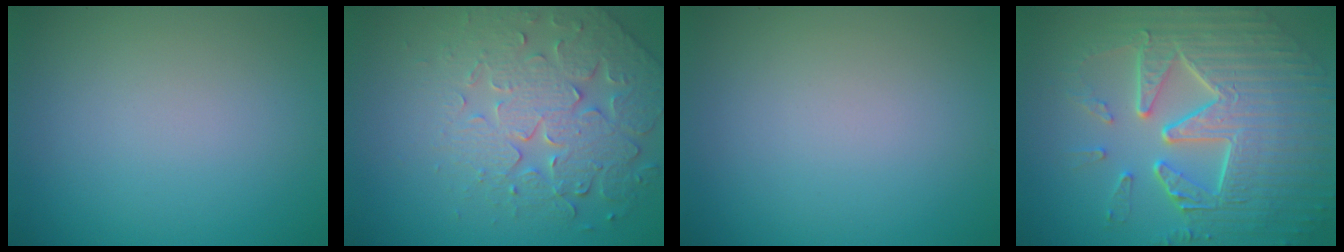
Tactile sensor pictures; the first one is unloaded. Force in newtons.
{"total": 5.1, "press": 4.8, "slide": 1.8}
{"total": 0.0}
{"total": 9.4, "press": 6.4, "slide": 6.9}